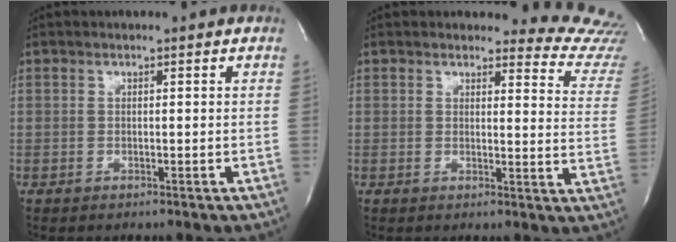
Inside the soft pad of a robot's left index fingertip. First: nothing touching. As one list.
[{"total": 11.2, "force": [11.1, 1.5, 0.2], "torque": [0.034, -0.109, 0.075]}]